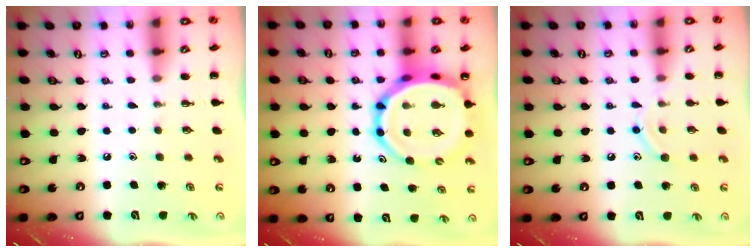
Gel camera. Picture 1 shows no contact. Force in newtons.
{"total": 14.4, "press": 13.8, "slide": 4.2}
{"total": 9.7, "press": 9.5, "slide": 1.7}